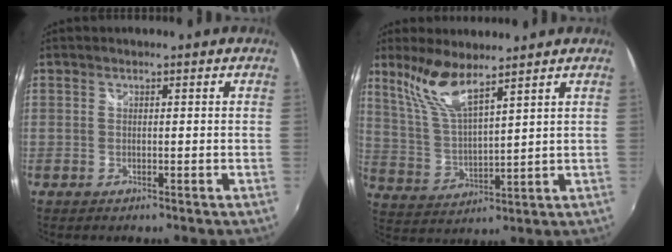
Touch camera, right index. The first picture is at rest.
{"total": 9.1, "force": [6.7, 1.4, 5.9], "torque": [-0.119, 0.001, 0.145]}